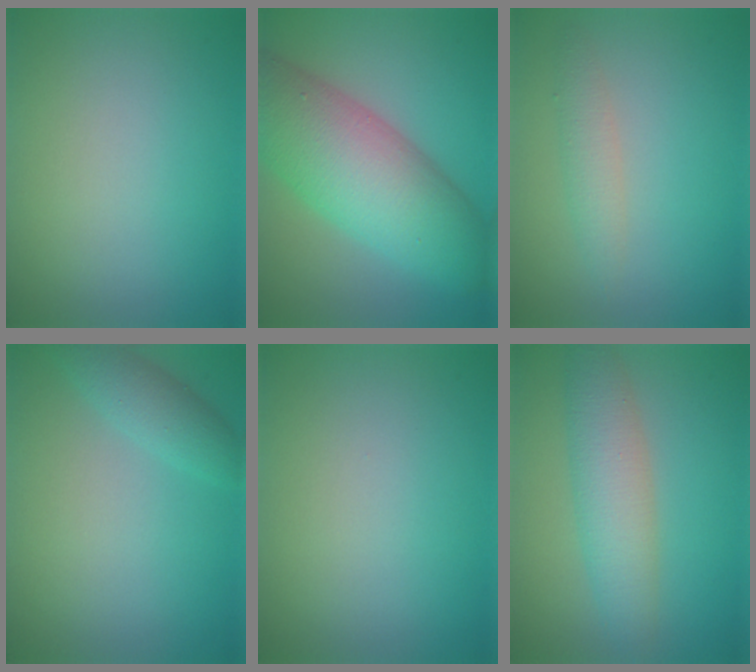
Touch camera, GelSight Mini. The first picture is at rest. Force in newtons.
{"total": 11.3, "press": 11.2, "slide": 0.4}
{"total": 1.9, "press": 1.9, "slide": 0.1}
{"total": 2.6, "press": 2.6, "slide": 0.1}
{"total": 0.0}
{"total": 4.8, "press": 4.8, "slide": 0.1}